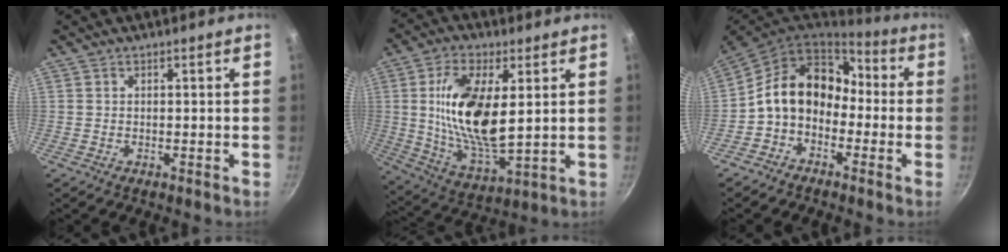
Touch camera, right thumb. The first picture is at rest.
{"total": 17.6, "force": [3.1, 8.0, 15.4], "torque": [-0.281, -0.017, 0.063]}
{"total": 13.4, "force": [-1.9, 10.4, 8.1], "torque": [-0.107, 0.059, -0.054]}